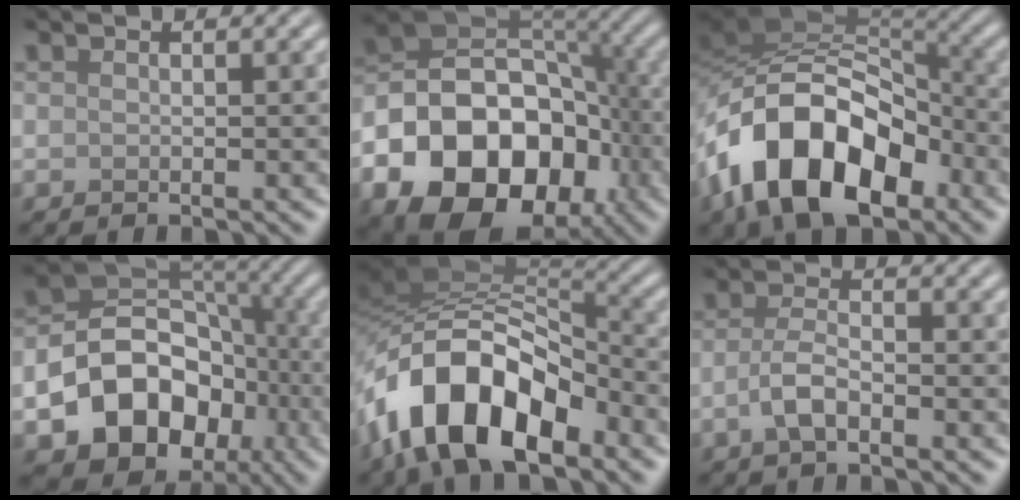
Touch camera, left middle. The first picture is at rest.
{"total": 16.0, "force": [-6.4, 11.2, 9.5], "torque": [-0.152, -0.011, -0.112]}
{"total": 13.4, "force": [-6.0, 7.7, 9.2], "torque": [-0.152, 0.005, -0.117]}
{"total": 12.2, "force": [-4.4, 9.2, 6.7], "torque": [-0.105, 0.000, -0.086]}
{"total": 12.7, "force": [-6.6, 6.4, 8.8], "torque": [-0.150, 0.001, -0.131]}
{"total": 2.6, "force": [-1.1, 1.0, 2.1], "torque": [-0.045, 0.003, -0.027]}